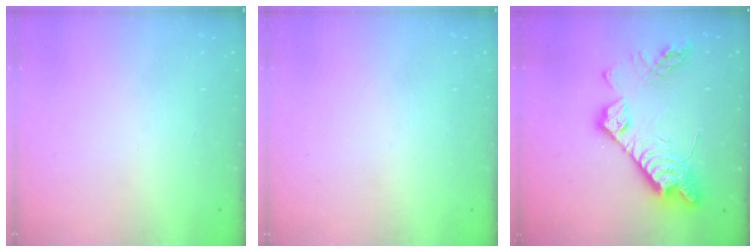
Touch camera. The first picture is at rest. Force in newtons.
{"total": 0.0}
{"total": 18.1, "press": 18.1, "slide": 0.6}